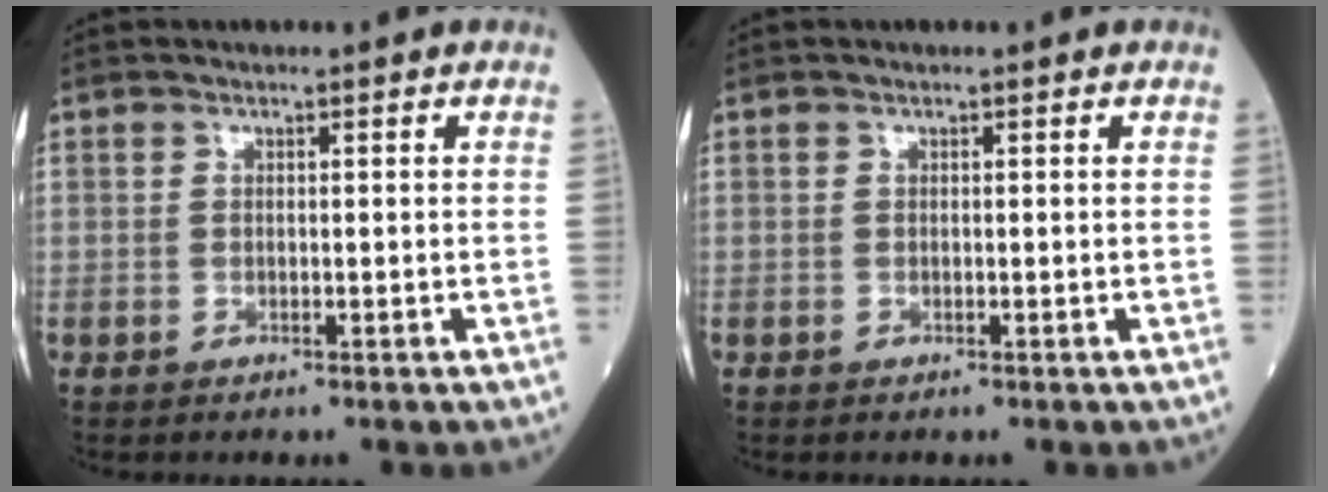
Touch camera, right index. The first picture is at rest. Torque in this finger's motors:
{"motor_torque": [0.00, 0.00, 0.00, 0.02]}